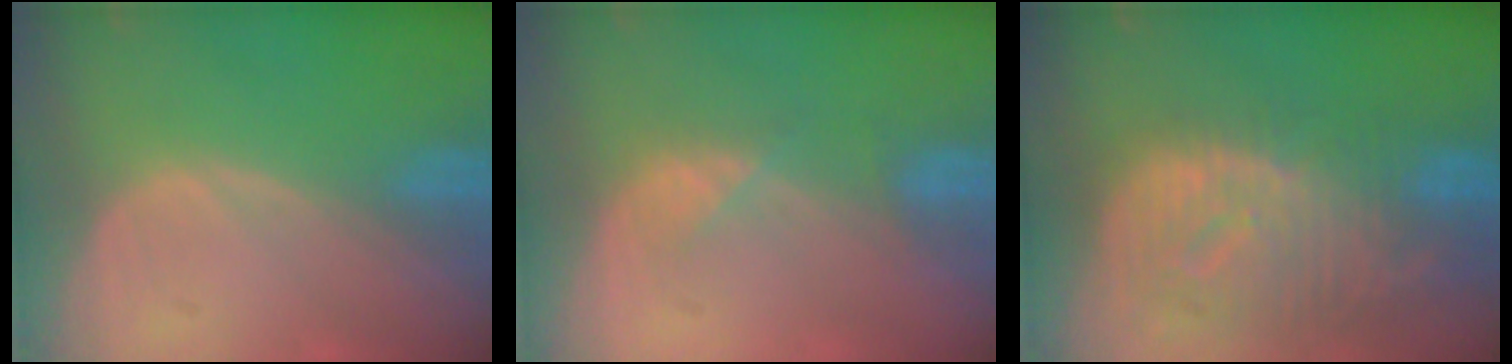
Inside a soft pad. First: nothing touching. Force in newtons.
{"total": 2.6, "press": 2.5, "slide": 0.8}
{"total": 12.6, "press": 10.9, "slide": 6.3}